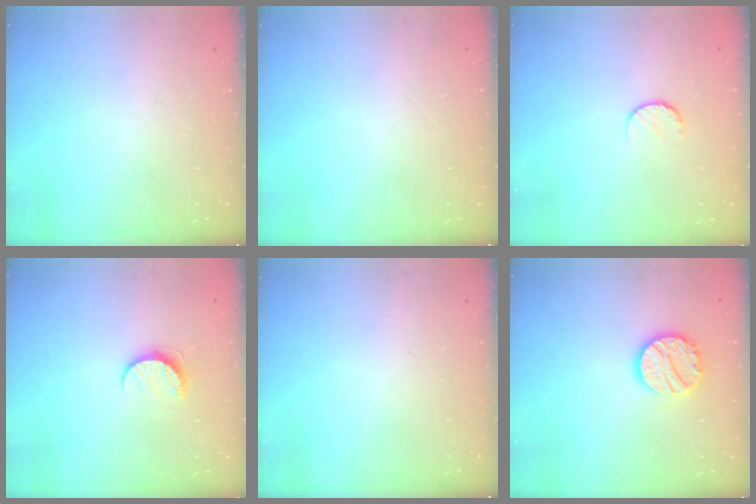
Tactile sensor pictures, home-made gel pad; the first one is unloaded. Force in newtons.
{"total": 0.0}
{"total": 6.5, "press": 6.5, "slide": 0.6}
{"total": 8.1, "press": 8.1, "slide": 0.6}
{"total": 0.0}
{"total": 13.7, "press": 13.6, "slide": 1.1}